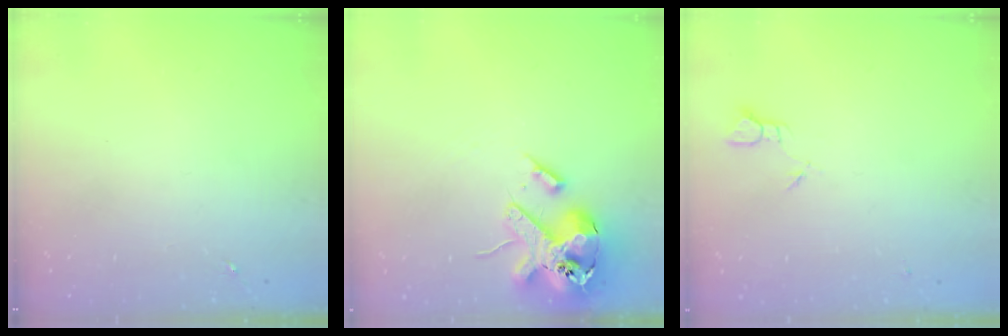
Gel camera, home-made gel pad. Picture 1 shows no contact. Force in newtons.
{"total": 17.7, "press": 17.4, "slide": 2.9}
{"total": 2.0, "press": 2.0, "slide": 0.1}